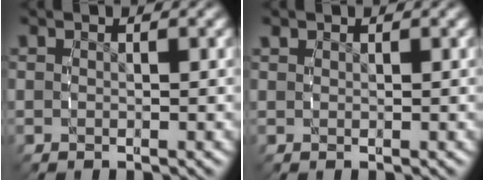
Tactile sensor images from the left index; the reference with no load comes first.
{"total": 0.5, "force": [0.5, -0.1, 0.1], "torque": [0.001, 0.000, 0.017]}